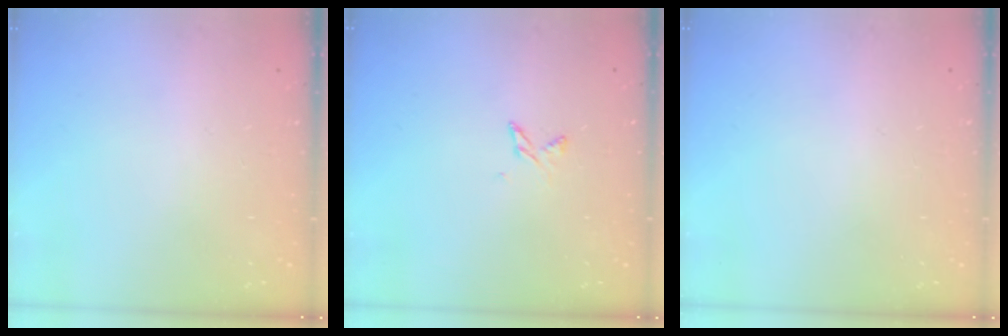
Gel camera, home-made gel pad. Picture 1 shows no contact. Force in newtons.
{"total": 2.5, "press": 2.5, "slide": 0.5}
{"total": 0.0}